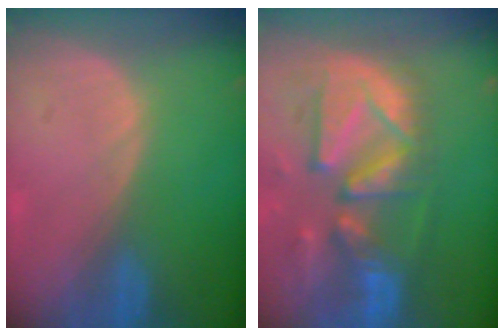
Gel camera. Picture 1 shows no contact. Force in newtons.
{"total": 13.3, "press": 11.4, "slide": 6.9}